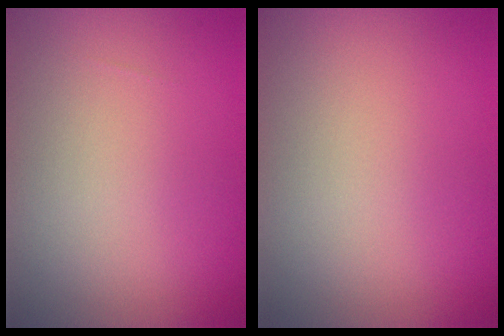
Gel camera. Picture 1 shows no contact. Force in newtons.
{"total": 0.0}